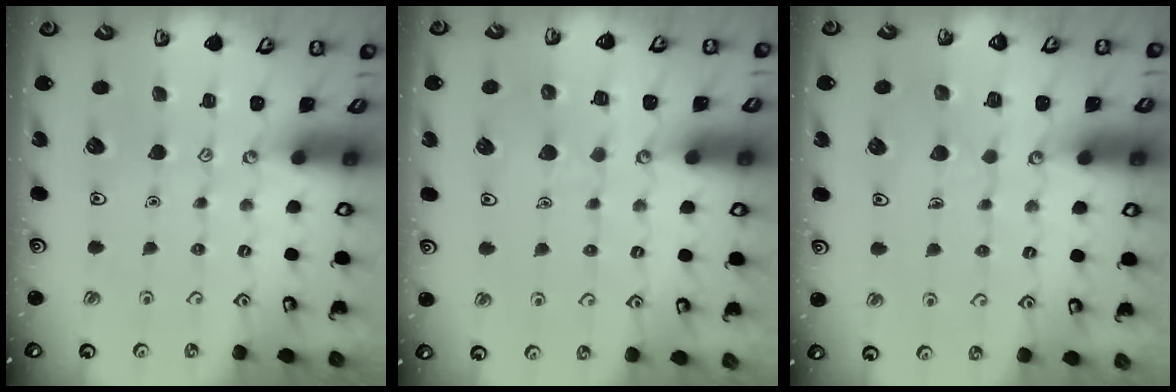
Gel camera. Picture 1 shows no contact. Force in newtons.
{"total": 4.8, "press": 4.7, "slide": 0.5}
{"total": 4.7, "press": 4.7, "slide": 0.4}